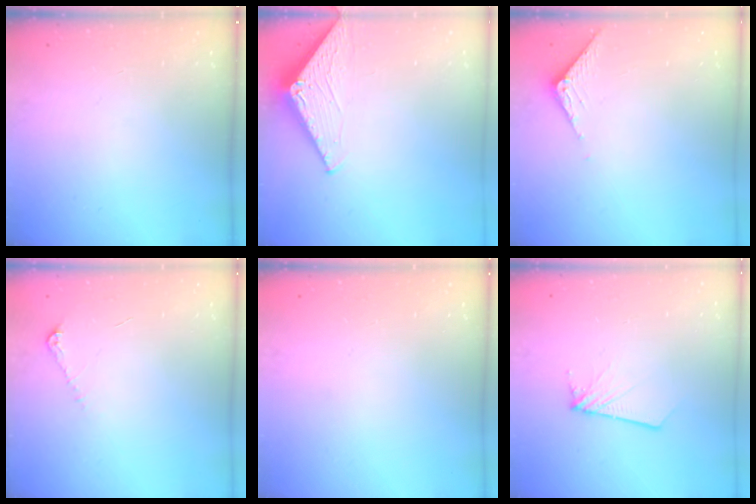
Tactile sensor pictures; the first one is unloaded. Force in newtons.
{"total": 3.1, "press": 3.1, "slide": 0.2}
{"total": 3.4, "press": 3.4, "slide": 0.2}
{"total": 4.9, "press": 4.9, "slide": 0.7}
{"total": 0.0}
{"total": 2.8, "press": 2.8, "slide": 0.3}